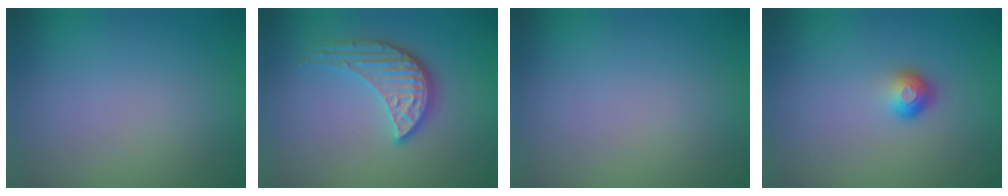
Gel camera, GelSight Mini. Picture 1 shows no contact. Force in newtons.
{"total": 4.0, "press": 3.5, "slide": 1.9}
{"total": 0.0}
{"total": 1.7, "press": 1.2, "slide": 1.3}